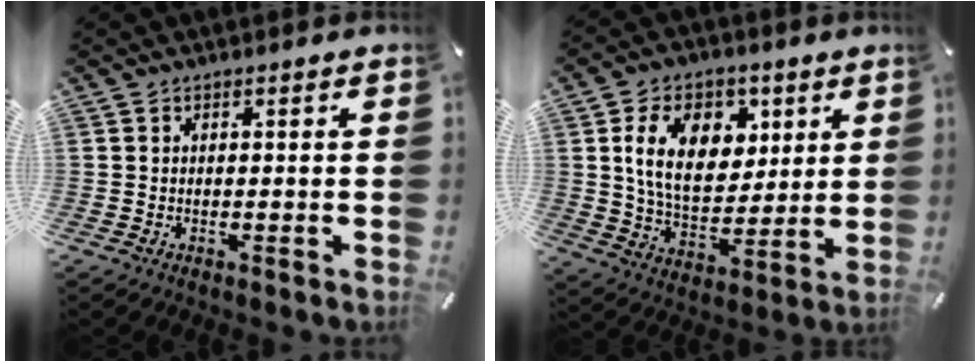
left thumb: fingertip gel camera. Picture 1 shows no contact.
{"total": 14.8, "force": [4.8, 10.3, 9.5], "torque": [-0.163, 0.002, 0.087]}